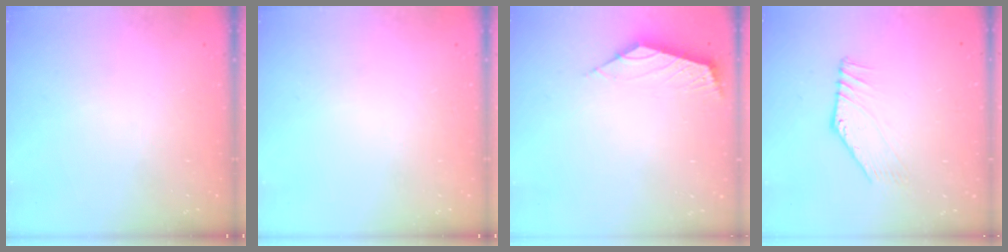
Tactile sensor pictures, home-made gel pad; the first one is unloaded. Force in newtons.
{"total": 0.0}
{"total": 2.3, "press": 2.3, "slide": 0.6}
{"total": 3.0, "press": 3.0, "slide": 0.2}